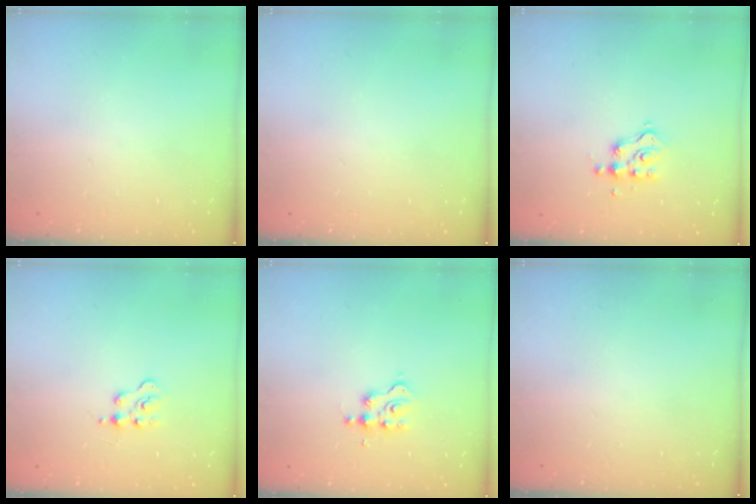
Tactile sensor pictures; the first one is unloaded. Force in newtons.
{"total": 0.0}
{"total": 5.4, "press": 5.4, "slide": 0.4}
{"total": 2.4, "press": 2.4, "slide": 0.3}
{"total": 3.0, "press": 3.0, "slide": 0.3}
{"total": 0.0}